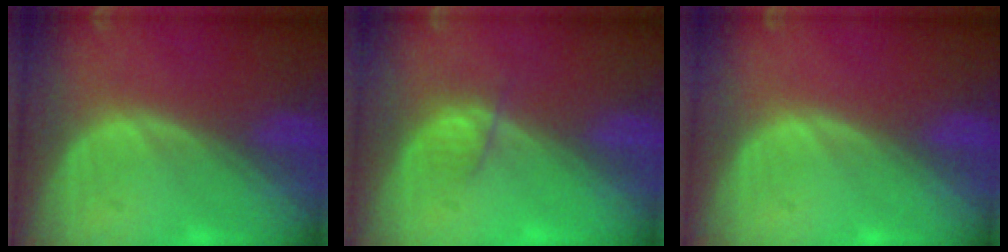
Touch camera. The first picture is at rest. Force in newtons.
{"total": 1.9, "press": 1.7, "slide": 0.8}
{"total": 0.0}